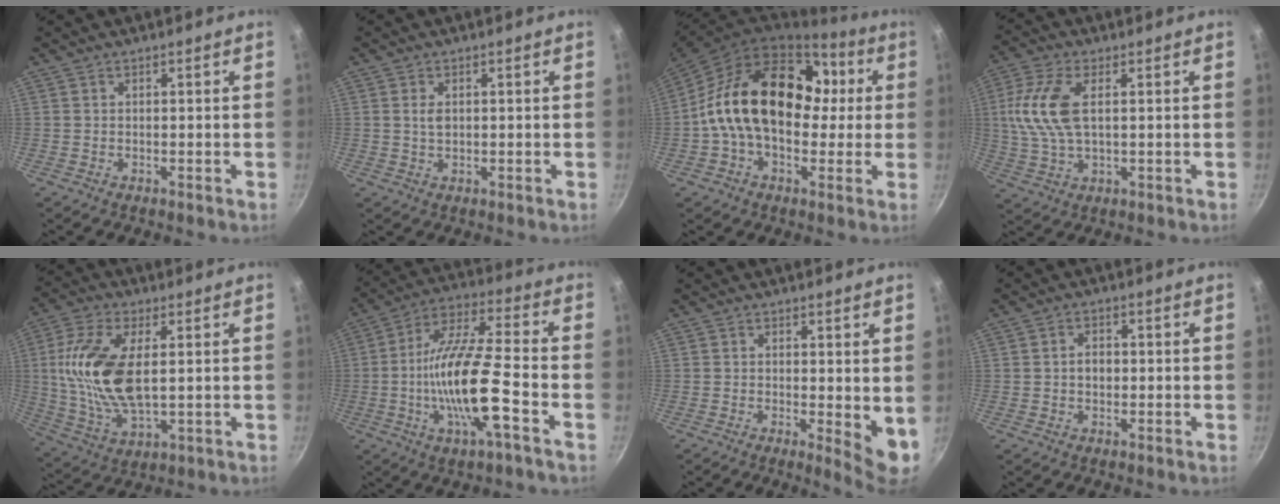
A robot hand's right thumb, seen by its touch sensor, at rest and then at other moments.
{"total": 2.3, "force": [0.4, 1.4, 1.8], "torque": [-0.028, -0.002, 0.008]}
{"total": 22.6, "force": [2.0, 15.3, 16.4], "torque": [-0.238, 0.043, 0.019]}
{"total": 11.2, "force": [1.9, 5.6, 9.5], "torque": [-0.197, 0.009, 0.033]}
{"total": 16.6, "force": [2.3, 8.2, 14.3], "torque": [-0.281, -0.003, 0.046]}
{"total": 17.0, "force": [-4.7, 3.9, 15.8], "torque": [-0.298, 0.029, -0.100]}
{"total": 6.0, "force": [0.3, 2.0, 5.6], "torque": [-0.074, -0.017, 0.005]}
{"total": 3.0, "force": [-0.1, 2.2, 2.0], "torque": [-0.021, 0.010, -0.002]}